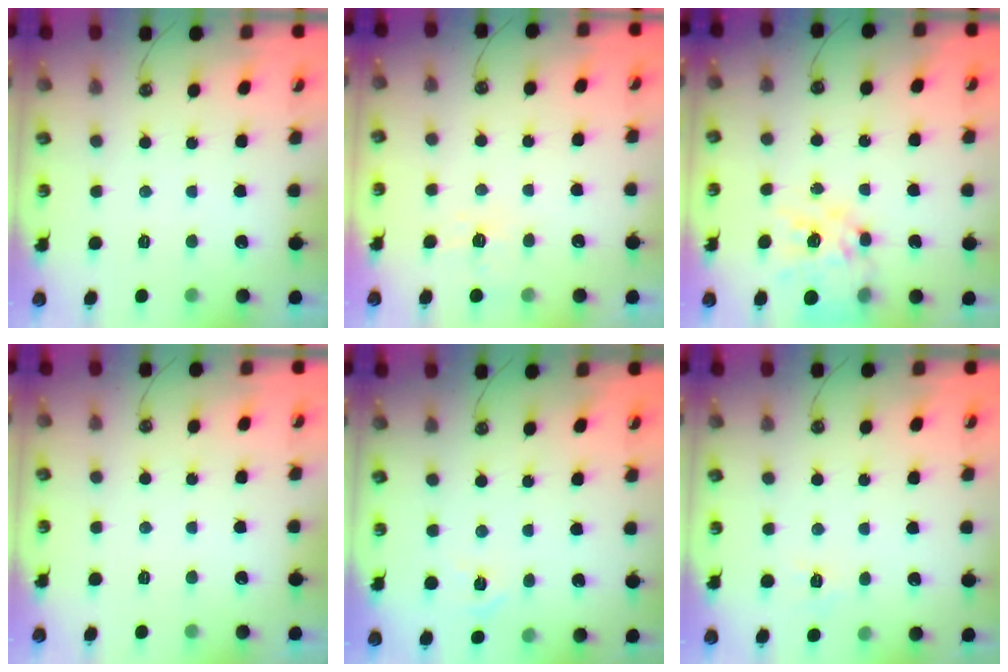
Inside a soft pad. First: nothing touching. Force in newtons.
{"total": 5.9, "press": 5.8, "slide": 0.7}
{"total": 15.9, "press": 15.8, "slide": 1.6}
{"total": 0.0}
{"total": 3.1, "press": 3.0, "slide": 0.3}
{"total": 6.0, "press": 6.0, "slide": 0.7}